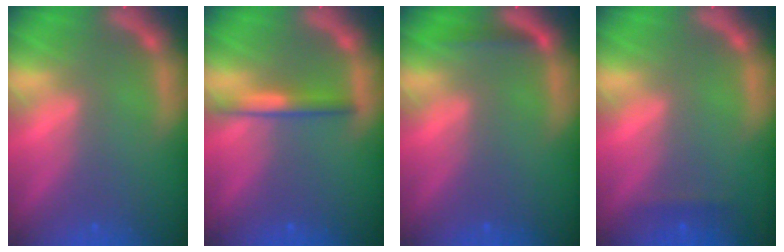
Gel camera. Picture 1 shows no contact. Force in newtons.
{"total": 2.5}
{"total": 1.4}
{"total": 0.9}